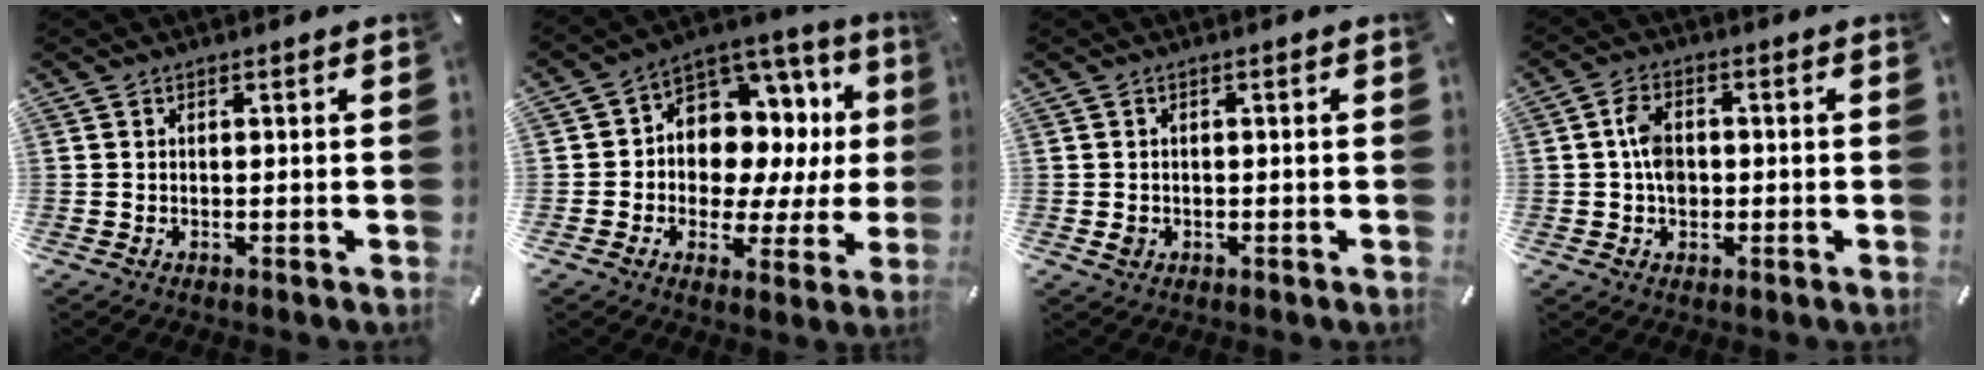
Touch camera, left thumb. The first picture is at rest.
{"total": 12.0, "force": [2.8, 9.9, 6.1], "torque": [-0.089, -0.039, 0.061]}
{"total": 1.6, "force": [-0.3, 1.5, 0.7], "torque": [-0.004, 0.002, -0.009]}
{"total": 5.5, "force": [-0.2, 3.8, 4.0], "torque": [-0.082, 0.009, -0.005]}